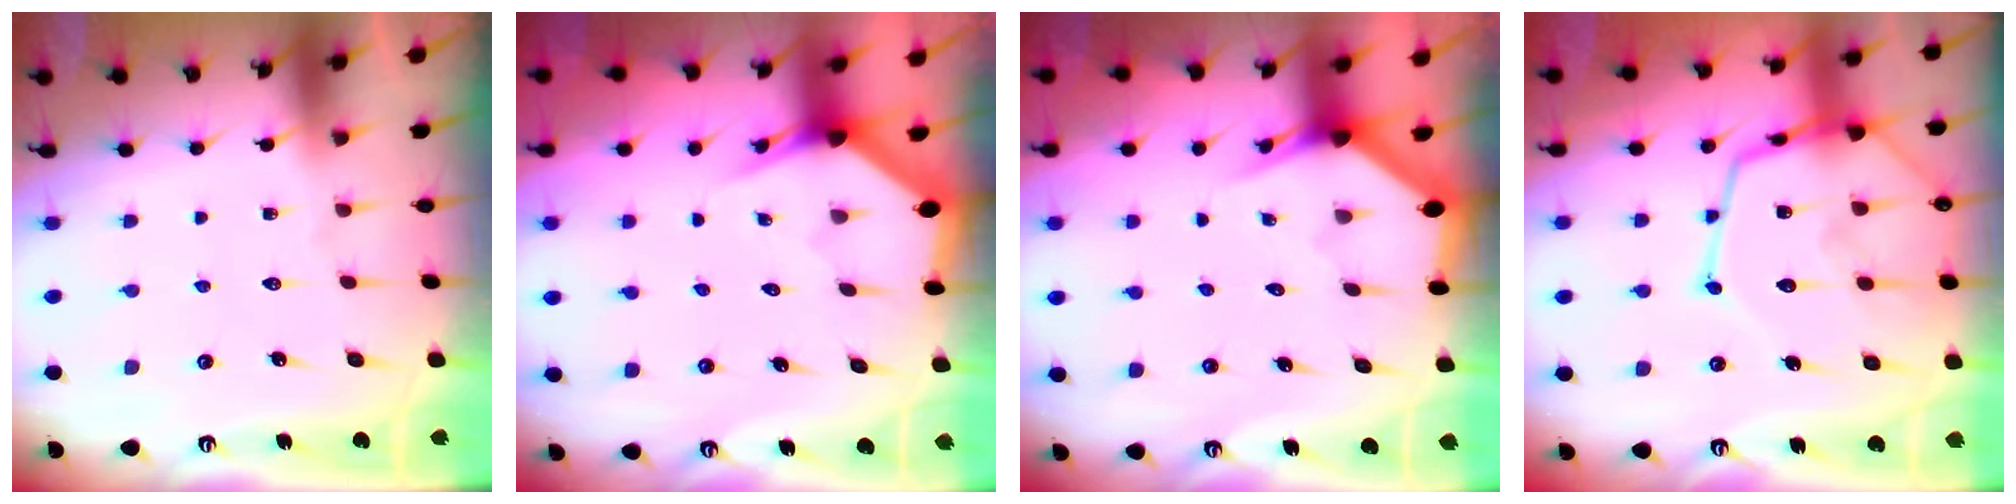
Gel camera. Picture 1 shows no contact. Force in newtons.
{"total": 3.0, "press": 3.0, "slide": 0.1}
{"total": 2.7, "press": 2.7, "slide": 0.1}
{"total": 19.8, "press": 19.7, "slide": 1.9}